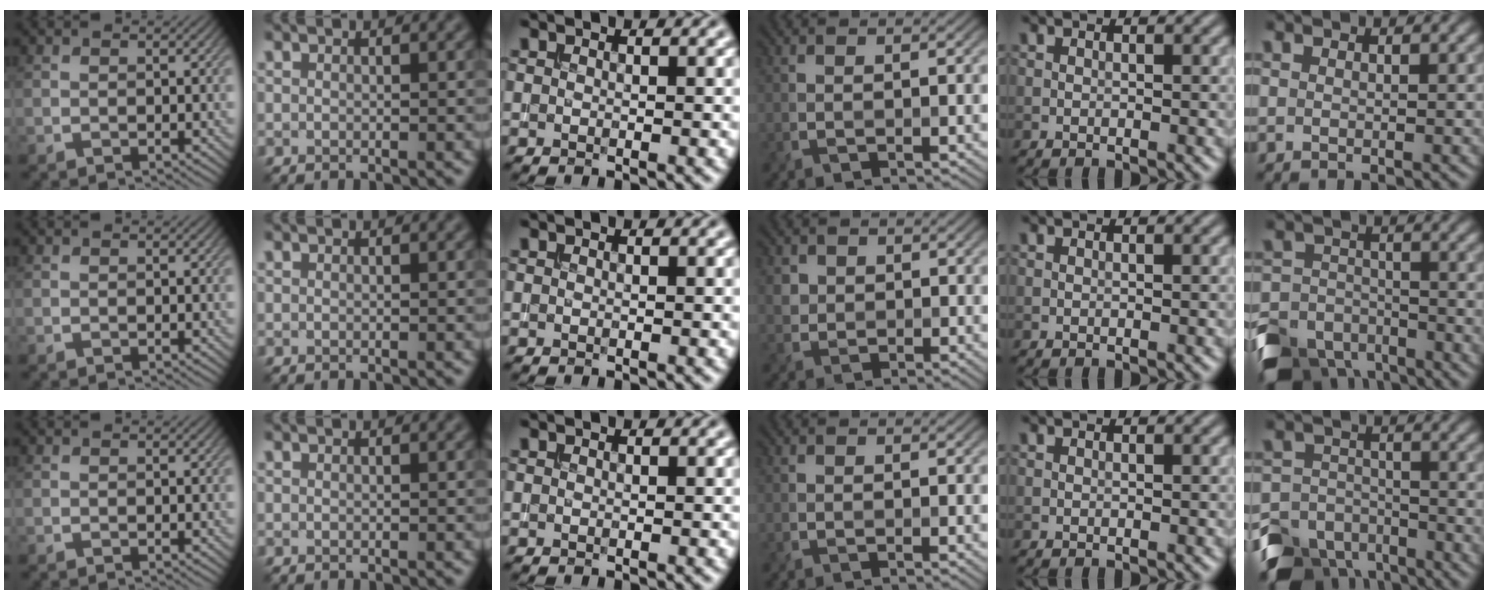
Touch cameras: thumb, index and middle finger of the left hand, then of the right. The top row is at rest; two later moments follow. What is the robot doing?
{"motion": "extract", "object": "bucket"}